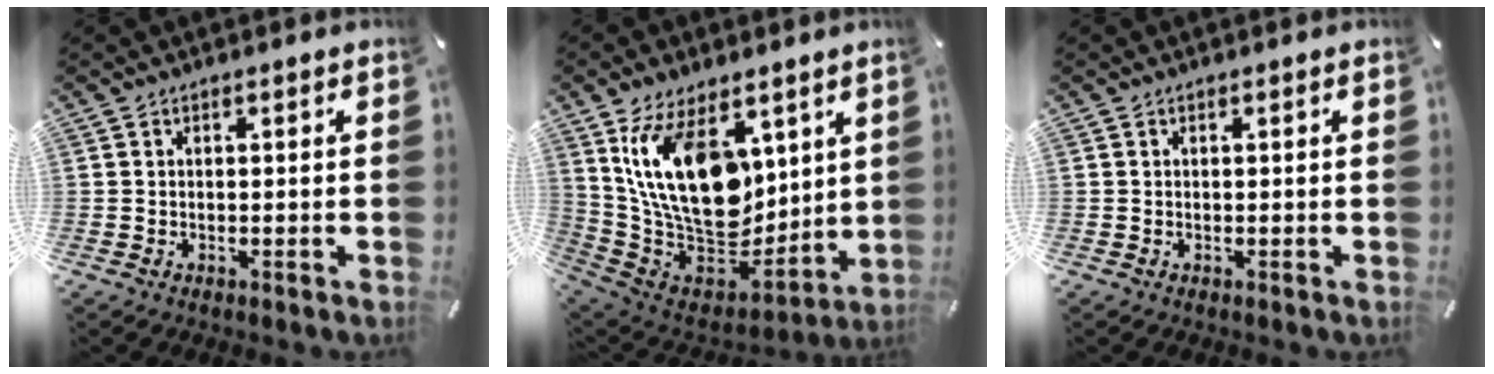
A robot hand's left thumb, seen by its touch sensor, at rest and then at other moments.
{"total": 19.9, "force": [7.5, 12.0, 13.9], "torque": [-0.285, -0.052, 0.137]}
{"total": 0.0}